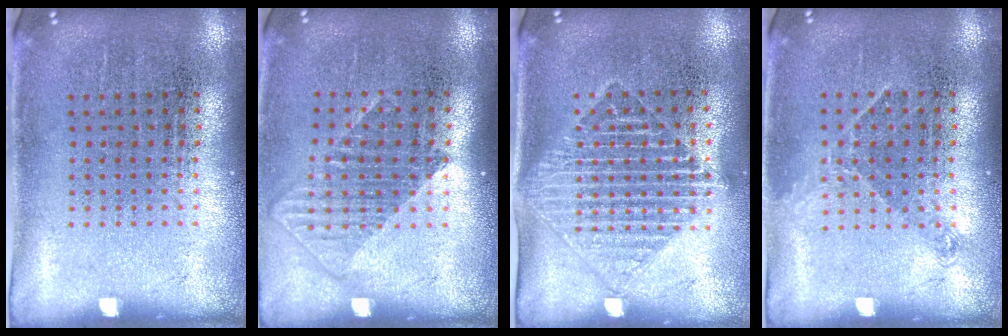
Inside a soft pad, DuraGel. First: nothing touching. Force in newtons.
{"total": 1.2, "press": 1.0, "slide": 0.7}
{"total": 1.6, "press": 1.4, "slide": 0.8}
{"total": 0.9, "press": 0.8, "slide": 0.5}